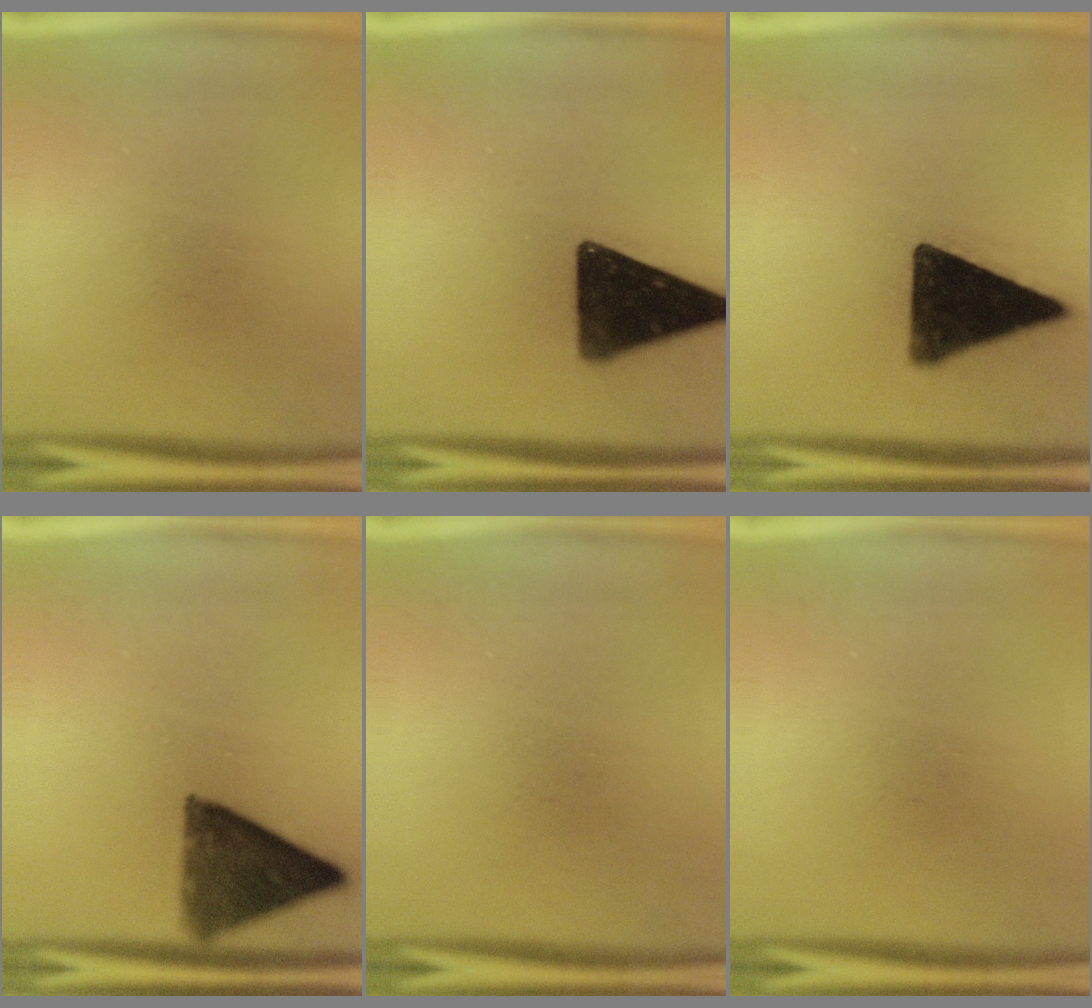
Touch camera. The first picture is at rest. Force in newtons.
{"total": 17.1}
{"total": 16.6}
{"total": 11.2}
{"total": 0.0}
{"total": 0.0}